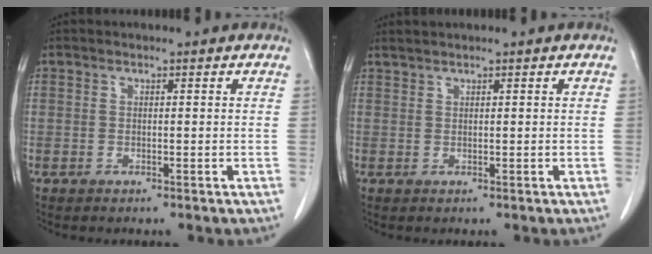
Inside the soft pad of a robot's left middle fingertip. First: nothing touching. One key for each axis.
{"total": 1.1, "fx": 1.0, "fy": -0.2, "fz": 0.2, "tx": -0.006, "ty": 0.006, "tz": 0.026}